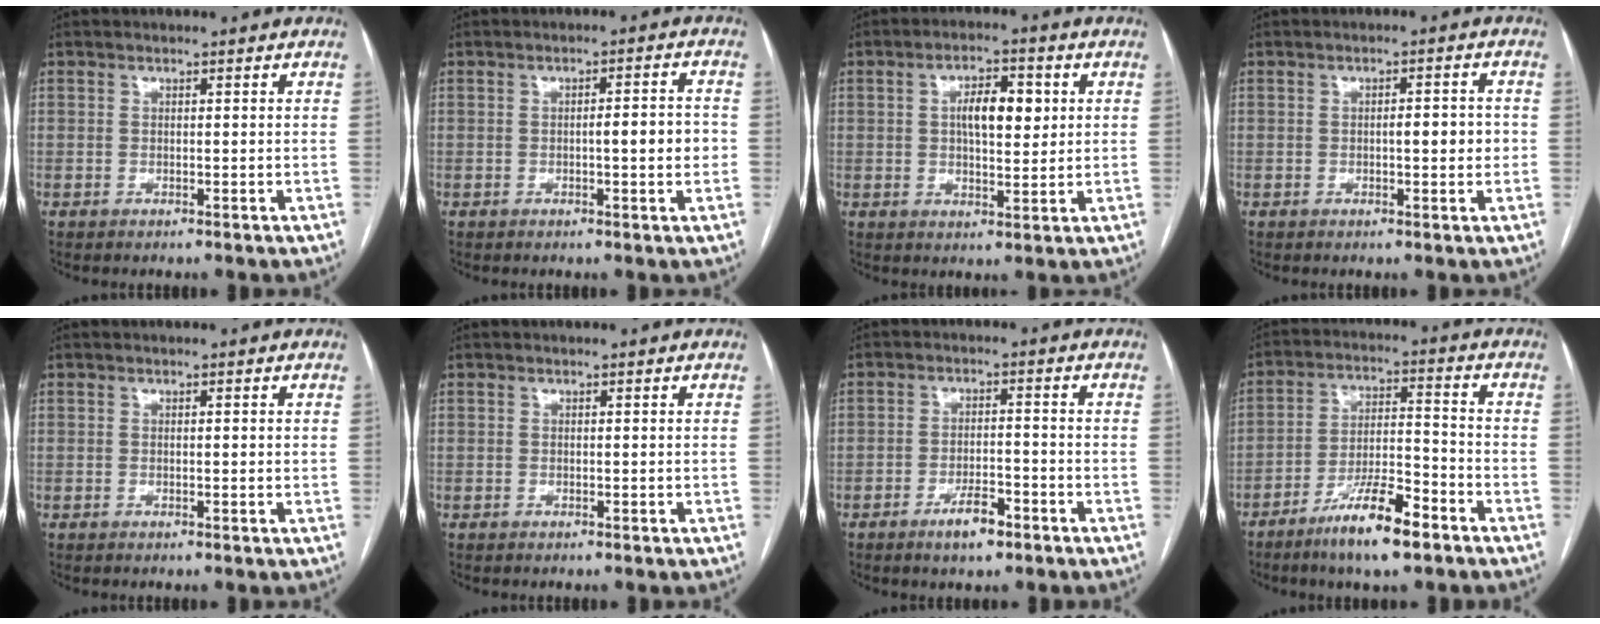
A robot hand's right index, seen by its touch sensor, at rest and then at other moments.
{"total": 4.4, "force": [-0.7, 0.6, 4.3], "torque": [-0.060, 0.008, -0.008]}
{"total": 6.9, "force": [1.5, 2.7, 6.2], "torque": [-0.105, 0.013, 0.025]}
{"total": 3.5, "force": [-0.3, 1.0, 3.3], "torque": [-0.047, 0.004, -0.004]}
{"total": 0.6, "force": [0.1, 0.1, 0.6], "torque": [-0.010, 0.000, 0.001]}
{"total": 0.0}
{"total": 4.8, "force": [-3.1, 1.6, 3.4], "torque": [-0.061, 0.001, -0.049]}
{"total": 10.9, "force": [-7.1, 1.8, 8.0], "torque": [-0.146, -0.006, -0.126]}